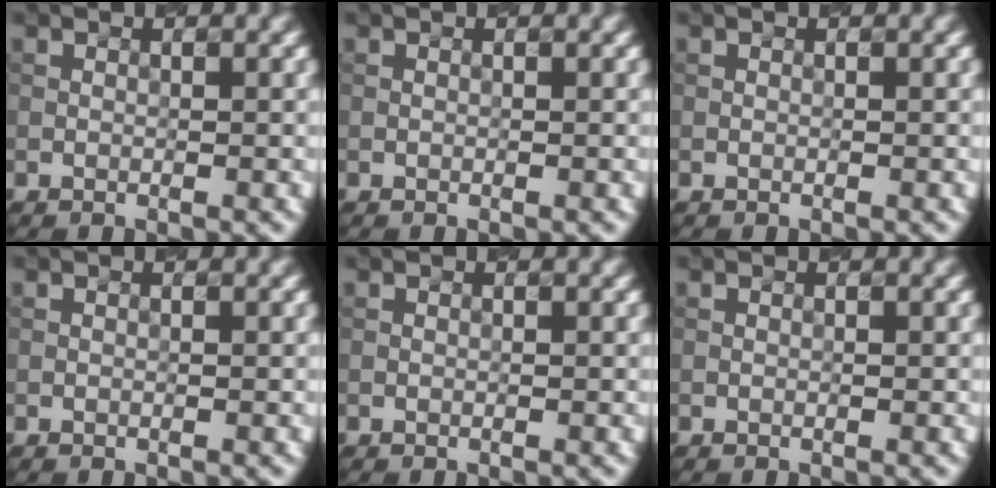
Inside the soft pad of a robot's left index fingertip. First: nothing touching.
{"total": 0.0}
{"total": 0.0}
{"total": 0.0}
{"total": 0.0}
{"total": 0.0}